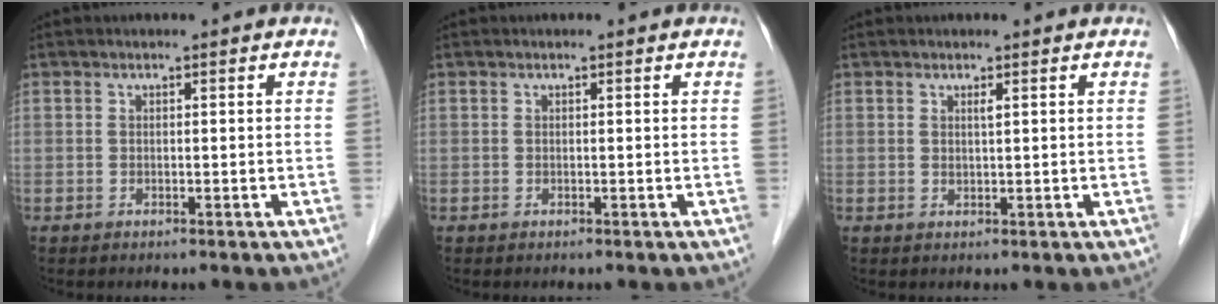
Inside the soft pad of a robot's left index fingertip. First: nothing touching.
{"total": 0.0}
{"total": 0.8, "force": [0.4, 0.1, 0.7], "torque": [-0.016, -0.002, 0.008]}